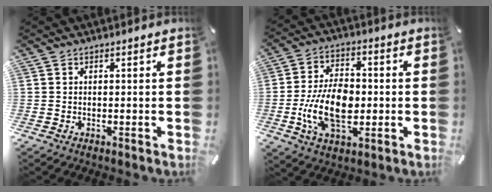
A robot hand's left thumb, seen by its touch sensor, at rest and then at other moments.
{"total": 13.8, "force": [-2.4, 8.7, 10.4], "torque": [-0.220, 0.001, -0.043]}